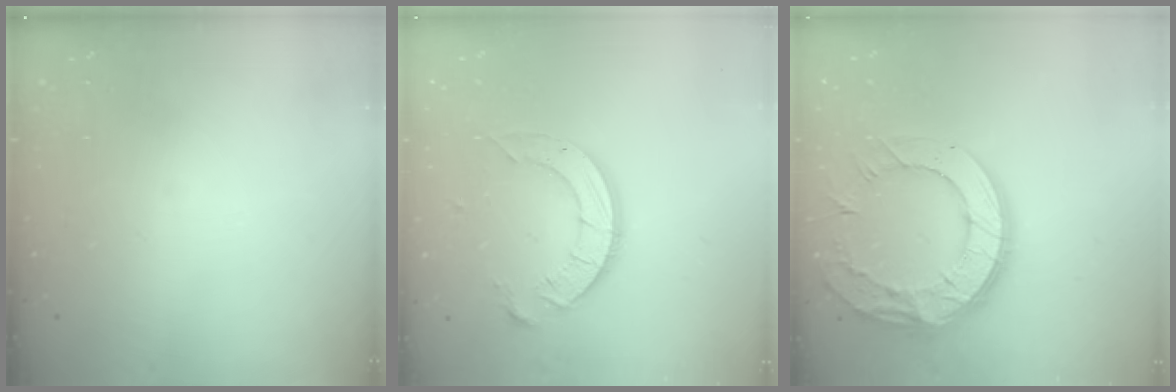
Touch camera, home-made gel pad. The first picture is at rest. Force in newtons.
{"total": 10.8, "press": 10.8, "slide": 0.7}
{"total": 18.8, "press": 18.7, "slide": 1.6}